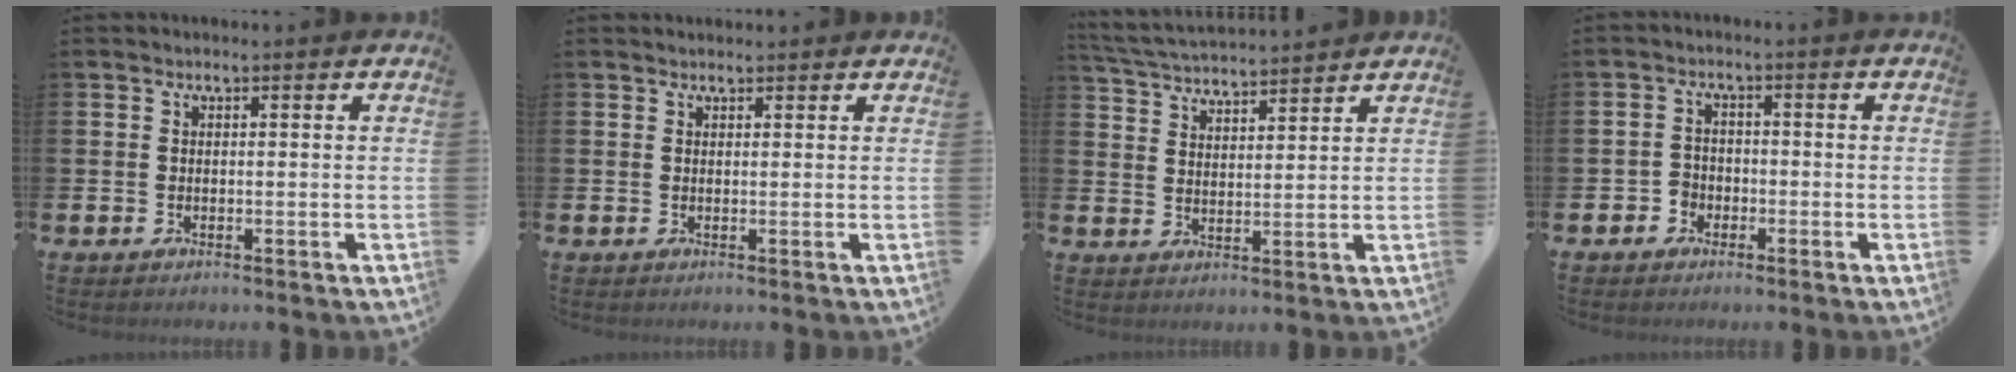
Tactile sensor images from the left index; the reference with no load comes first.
{"total": 0.9, "force": [0.8, 0.4, 0.0], "torque": [0.008, -0.001, 0.014]}
{"total": 4.5, "force": [4.5, 0.2, 0.3], "torque": [-0.028, -0.027, 0.080]}
{"total": 2.2, "force": [-1.5, 1.6, 0.1], "torque": [-0.013, 0.006, -0.034]}